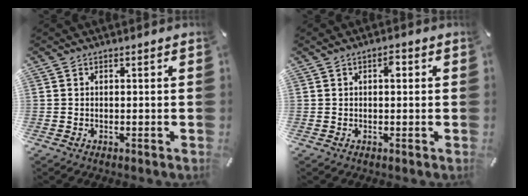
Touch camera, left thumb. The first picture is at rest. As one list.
[{"total": 2.7, "force": [0.6, 1.4, 2.3], "torque": [-0.030, 0.003, 0.005]}]